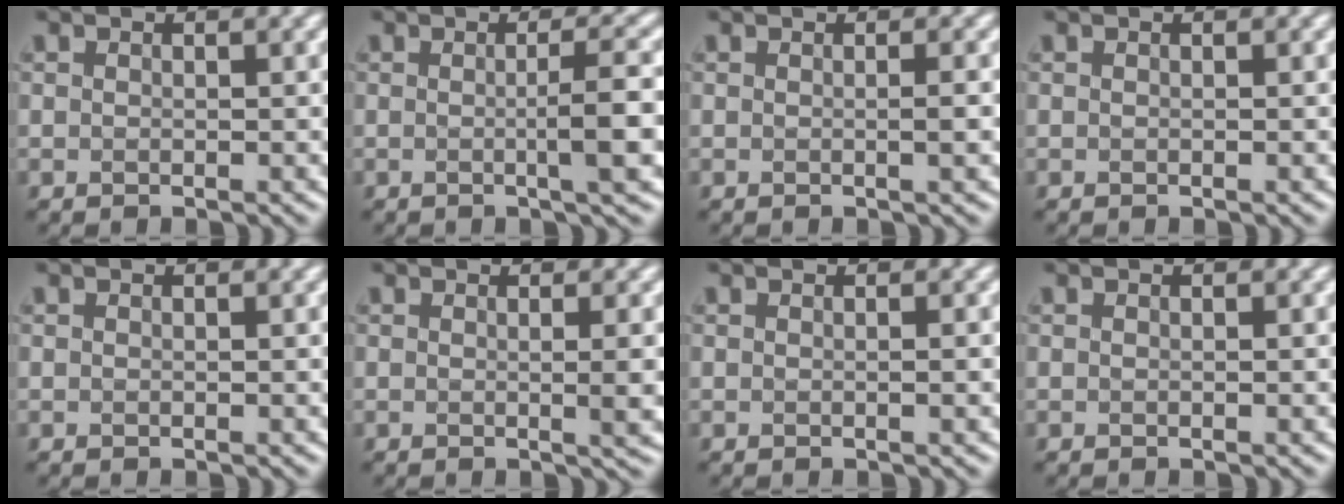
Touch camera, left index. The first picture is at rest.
{"total": 3.9, "force": [-1.6, 0.1, 3.6], "torque": [-0.065, 0.004, 0.001]}
{"total": 1.4, "force": [0.0, 0.5, 1.3], "torque": [-0.019, 0.007, -0.009]}
{"total": 0.0}
{"total": 0.0}
{"total": 1.8, "force": [0.4, 0.3, 1.7], "torque": [-0.036, 0.007, 0.007]}
{"total": 0.8, "force": [0.3, 0.4, 0.6], "torque": [-0.005, 0.005, -0.007]}
{"total": 0.0}